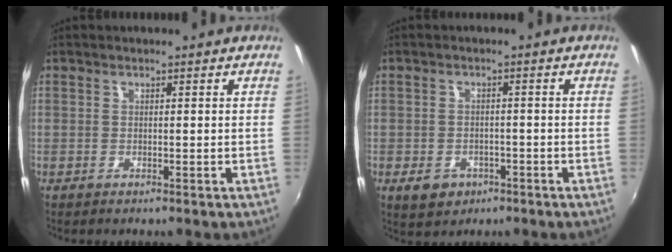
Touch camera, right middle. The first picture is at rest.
{"total": 4.8, "force": [-2.3, 3.6, 2.1], "torque": [-0.050, -0.001, -0.028]}